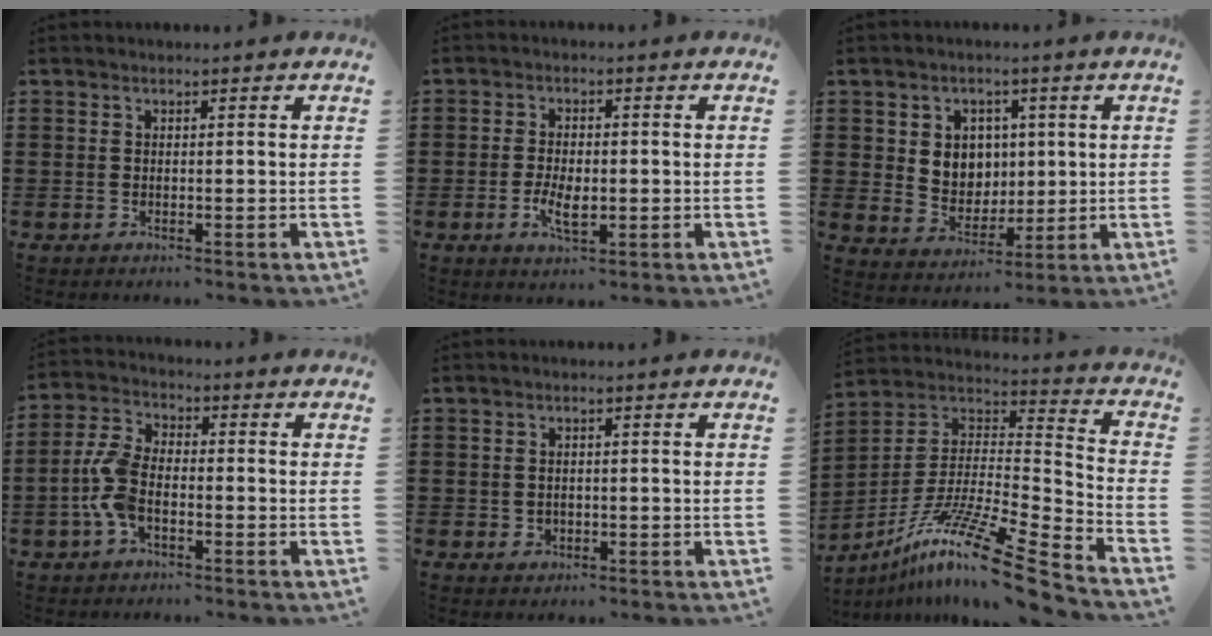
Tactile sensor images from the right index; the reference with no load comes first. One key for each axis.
{"total": 4.2, "fx": -1.0, "fy": 1.8, "fz": 3.7, "tx": -0.077, "ty": -0.002, "tz": -0.020}
{"total": 5.4, "fx": 1.5, "fy": 4.9, "fz": 1.6, "tx": -0.040, "ty": 0.006, "tz": 0.024}
{"total": 6.6, "fx": -1.9, "fy": 3.6, "fz": 5.2, "tx": -0.142, "ty": -0.004, "tz": -0.046}
{"total": 1.2, "fx": -0.1, "fy": 1.1, "fz": 0.5, "tx": -0.013, "ty": 0.004, "tz": -0.003}
{"total": 15.2, "fx": -11.2, "fy": 0.7, "fz": 10.3, "tx": -0.182, "ty": 0.023, "tz": -0.209}